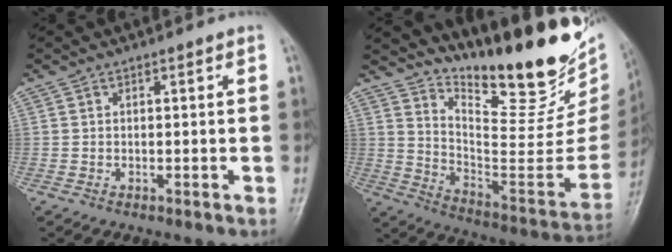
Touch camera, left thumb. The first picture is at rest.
{"total": 28.2, "force": [21.2, 9.1, 16.1], "torque": [-0.209, -0.139, 0.314]}